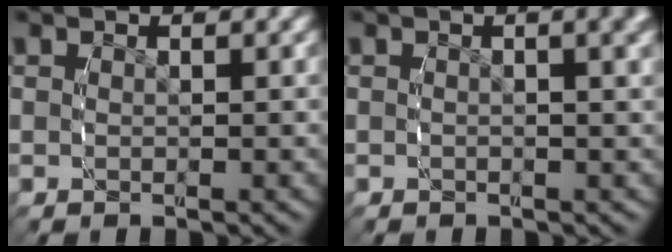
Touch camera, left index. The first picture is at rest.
{"total": 1.9, "force": [0.5, 0.2, 1.9], "torque": [-0.018, 0.004, 0.002]}